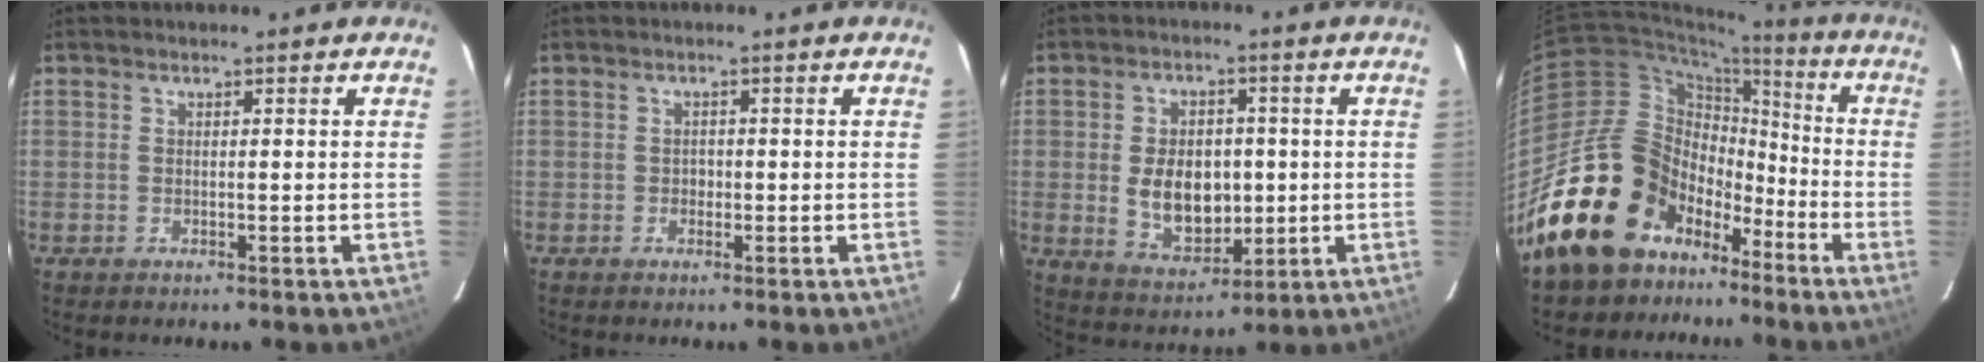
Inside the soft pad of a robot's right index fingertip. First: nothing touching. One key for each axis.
{"total": 1.1, "fx": -0.4, "fy": 1.0, "fz": 0.1, "tx": 0.001, "ty": 0.003, "tz": -0.005}
{"total": 10.3, "fx": -0.3, "fy": 7.0, "fz": 7.5, "tx": -0.146, "ty": -0.001, "tz": 0.012}
{"total": 20.2, "fx": -12.8, "fy": 14.2, "fz": 6.4, "tx": -0.152, "ty": 0.051, "tz": -0.206}